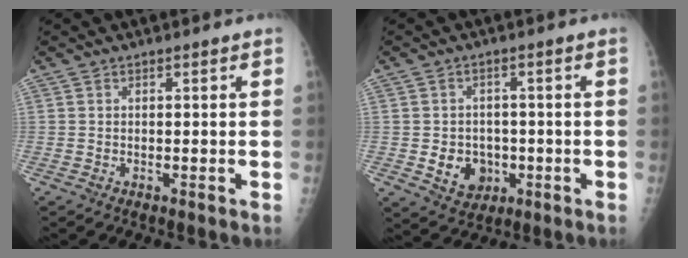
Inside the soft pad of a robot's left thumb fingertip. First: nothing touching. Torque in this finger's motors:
{"motor_torque": [-0.26, 1.07, 0.25, 0.20, 0.03]}